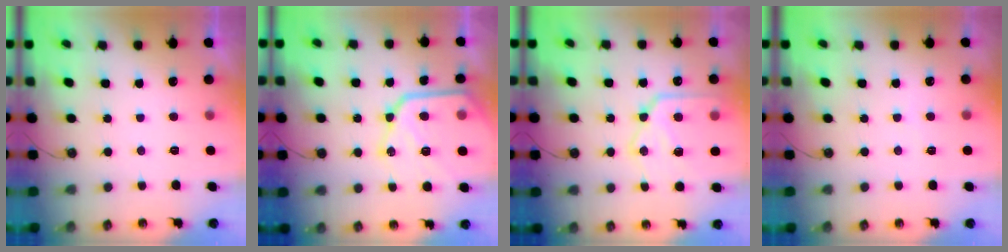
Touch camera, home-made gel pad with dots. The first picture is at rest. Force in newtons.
{"total": 19.7, "press": 19.6, "slide": 2.1}
{"total": 15.2, "press": 15.1, "slide": 1.5}
{"total": 3.2, "press": 3.1, "slide": 0.6}